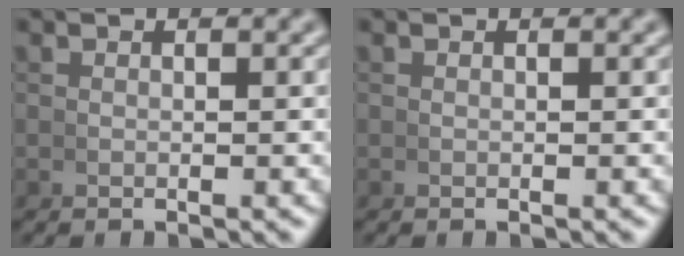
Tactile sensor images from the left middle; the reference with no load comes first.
{"total": 0.0}